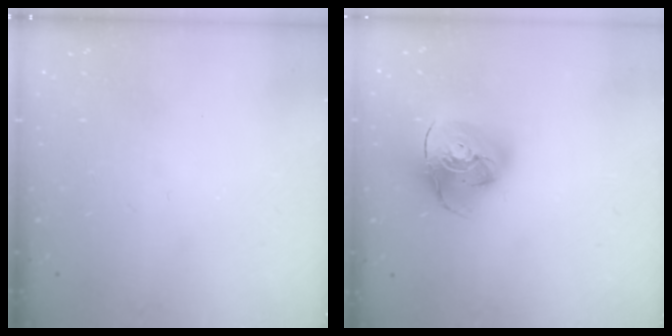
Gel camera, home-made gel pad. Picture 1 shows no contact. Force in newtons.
{"total": 15.2, "press": 15.1, "slide": 1.9}